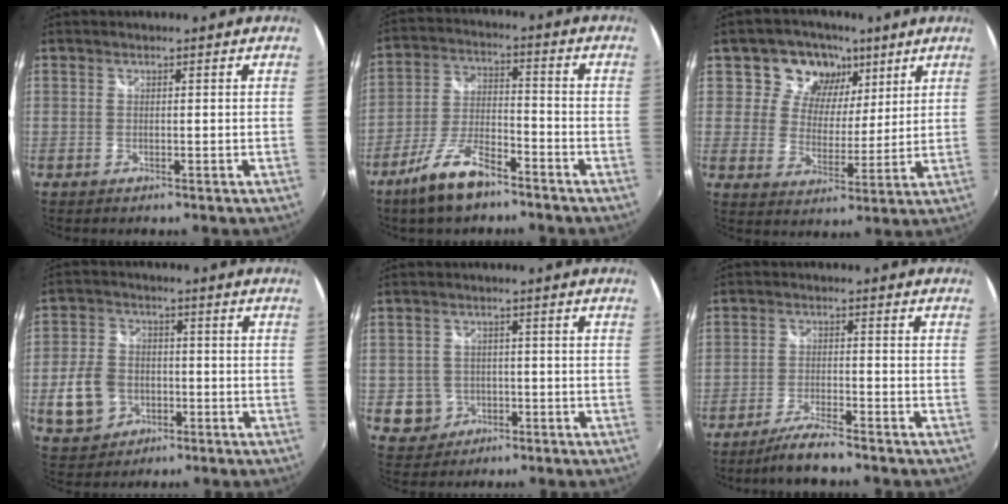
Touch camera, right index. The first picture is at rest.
{"total": 10.5, "force": [-7.6, 3.4, 6.5], "torque": [-0.143, -0.004, -0.139]}
{"total": 10.5, "force": [5.6, 8.2, 3.3], "torque": [-0.054, -0.003, 0.087]}
{"total": 9.9, "force": [-2.8, 7.8, 5.3], "torque": [-0.132, 0.009, -0.041]}
{"total": 5.3, "force": [-1.6, 5.0, 0.9], "torque": [-0.031, 0.010, -0.015]}
{"total": 5.6, "force": [-4.9, 0.3, 2.8], "torque": [-0.075, -0.006, -0.092]}